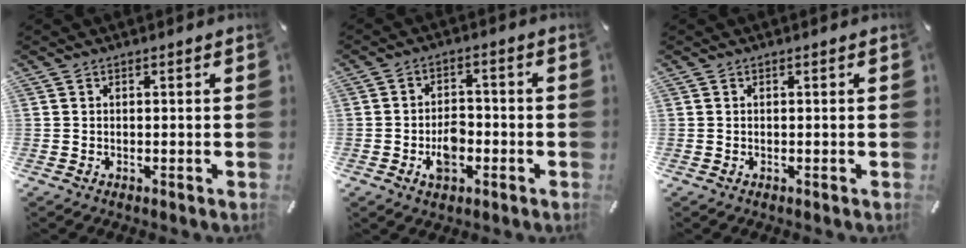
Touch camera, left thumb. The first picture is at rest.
{"total": 6.3, "force": [-2.3, 4.0, 4.3], "torque": [-0.076, 0.009, -0.043]}
{"total": 0.0}